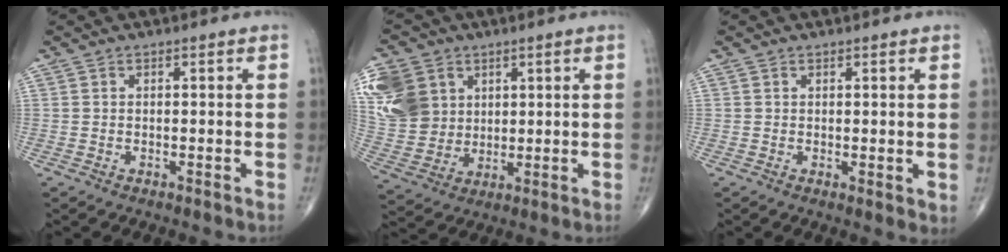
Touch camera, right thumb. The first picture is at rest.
{"total": 15.4, "force": [5.4, 12.5, 7.3], "torque": [-0.151, -0.002, 0.116]}
{"total": 1.9, "force": [0.5, 0.8, 1.7], "torque": [-0.026, -0.010, 0.007]}